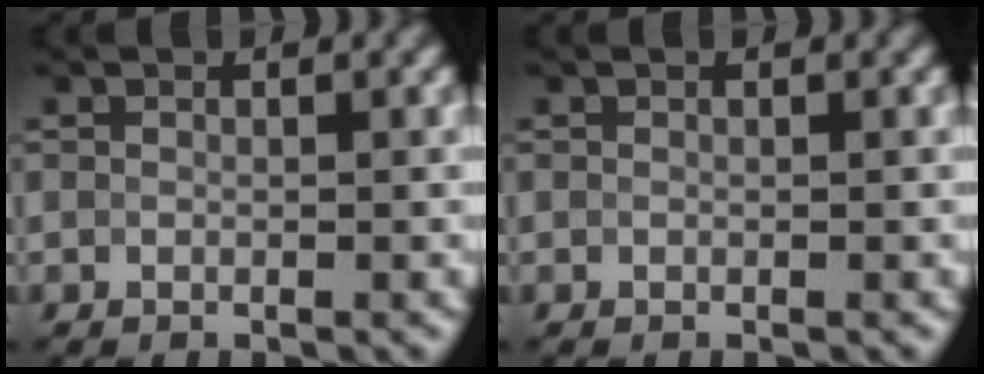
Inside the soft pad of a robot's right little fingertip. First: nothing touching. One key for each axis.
{"total": 0.0}